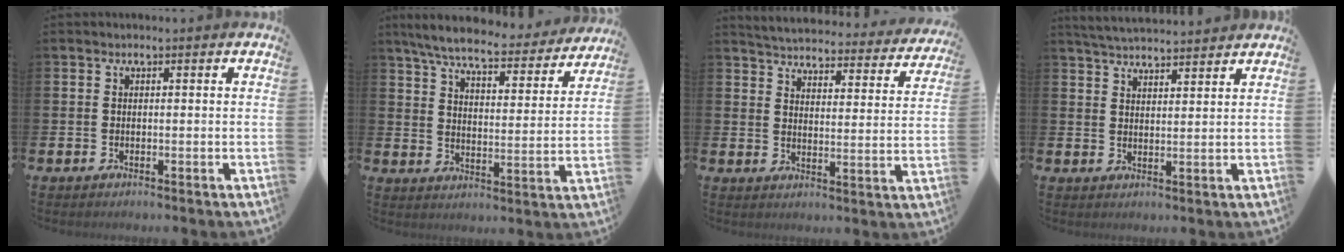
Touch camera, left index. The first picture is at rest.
{"total": 7.6, "force": [6.9, 0.8, 3.0], "torque": [-0.089, -0.041, 0.119]}
{"total": 4.4, "force": [4.3, 0.6, 0.6], "torque": [-0.038, -0.036, 0.070]}
{"total": 4.3, "force": [4.3, 0.1, 0.3], "torque": [-0.017, -0.022, 0.078]}